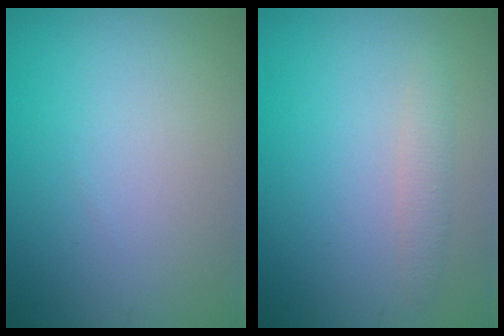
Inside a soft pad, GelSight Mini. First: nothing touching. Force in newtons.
{"total": 1.4, "press": 1.4, "slide": 0.0}